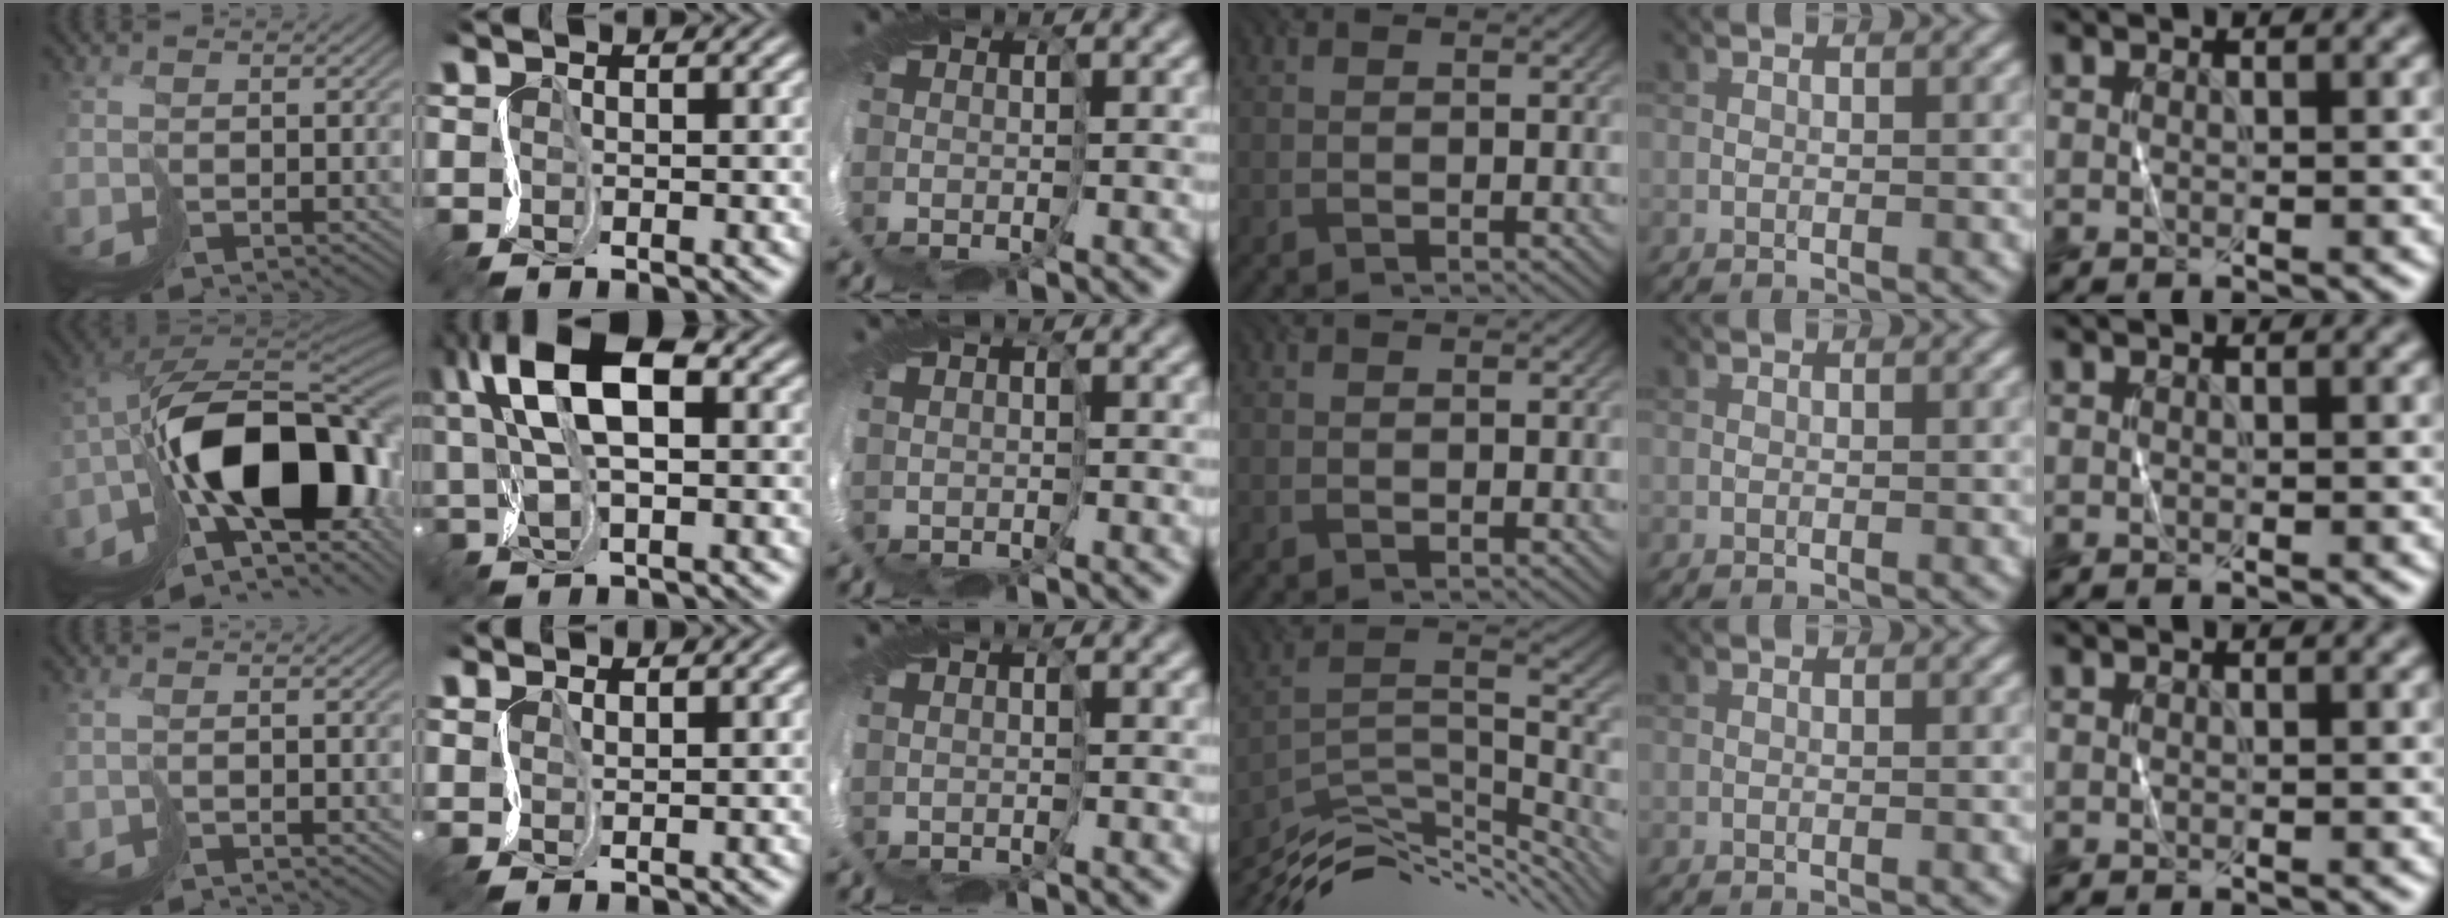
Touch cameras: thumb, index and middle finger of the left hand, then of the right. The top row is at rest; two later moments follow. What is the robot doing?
{"motion": "cut", "object": "wrapping paper"}